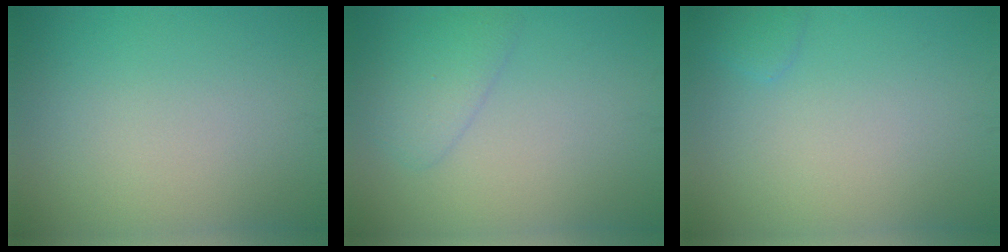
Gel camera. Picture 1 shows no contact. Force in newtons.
{"total": 2.4, "press": 2.4, "slide": 0.1}
{"total": 1.0, "press": 1.0, "slide": 0.1}